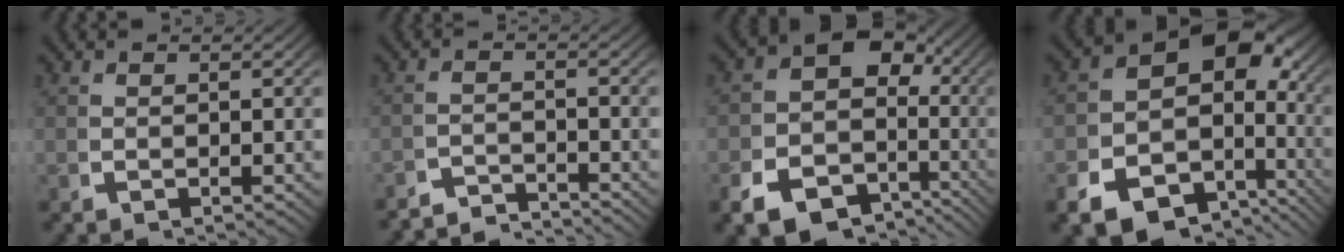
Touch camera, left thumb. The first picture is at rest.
{"total": 3.6, "force": [-3.5, 0.5, 0.2], "torque": [0.006, -0.012, -0.068]}
{"total": 13.1, "force": [-3.4, 10.8, 6.6], "torque": [-0.126, -0.046, -0.055]}
{"total": 14.6, "force": [-2.2, 11.1, 9.3], "torque": [-0.158, -0.025, -0.044]}